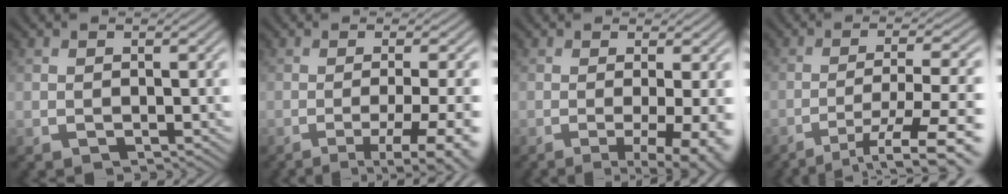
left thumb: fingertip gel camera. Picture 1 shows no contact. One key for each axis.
{"total": 9.1, "fx": -4.1, "fy": 1.9, "fz": 7.9, "tx": -0.113, "ty": -0.003, "tz": -0.051}
{"total": 7.6, "fx": -2.0, "fy": 1.9, "fz": 7.1, "tx": -0.094, "ty": -0.005, "tz": -0.020}
{"total": 11.9, "fx": -7.8, "fy": 2.3, "fz": 8.7, "tx": -0.133, "ty": -0.002, "tz": -0.099}